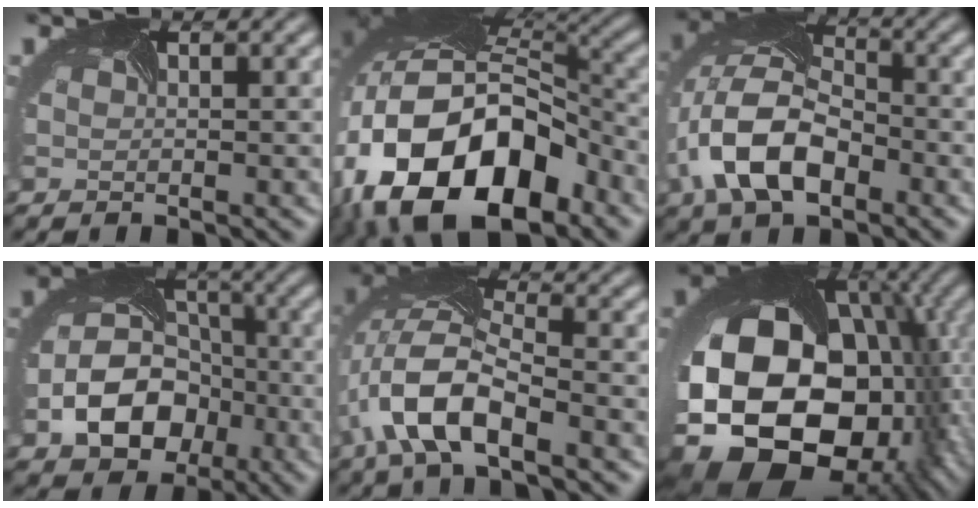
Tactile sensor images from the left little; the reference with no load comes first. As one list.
[{"total": 18.0, "force": [-7.6, 11.1, 12.0], "torque": [-0.232, -0.025, -0.117]}, {"total": 9.0, "force": [-3.1, 5.3, 6.6], "torque": [-0.153, -0.003, -0.064]}, {"total": 8.7, "force": [-3.2, 6.2, 5.0], "torque": [-0.095, -0.020, -0.053]}, {"total": 8.2, "force": [-3.6, 3.3, 6.6], "torque": [-0.149, 0.007, -0.074]}, {"total": 19.8, "force": [-5.9, 13.8, 13.0], "torque": [-0.261, -0.042, -0.080]}]